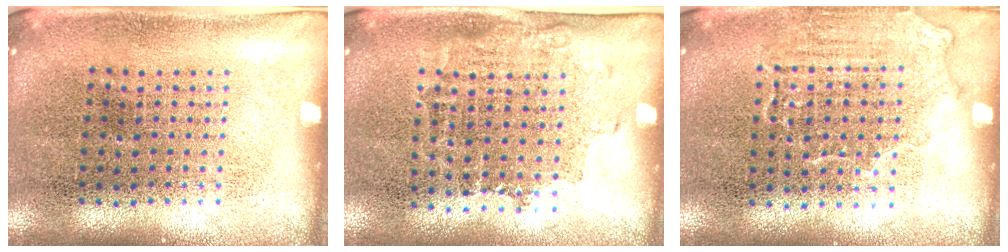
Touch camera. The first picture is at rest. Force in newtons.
{"total": 1.0, "press": 0.9, "slide": 0.6}
{"total": 1.4, "press": 1.2, "slide": 0.7}